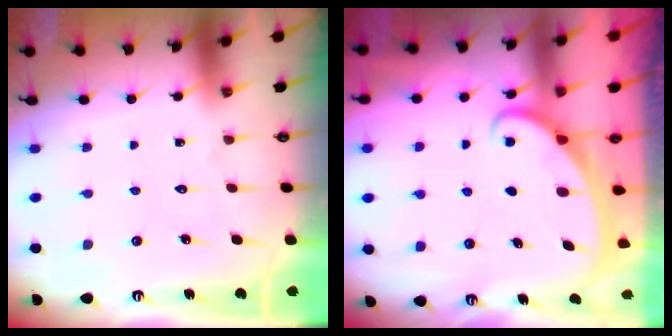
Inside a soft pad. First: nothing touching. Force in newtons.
{"total": 2.2, "press": 2.2, "slide": 0.4}